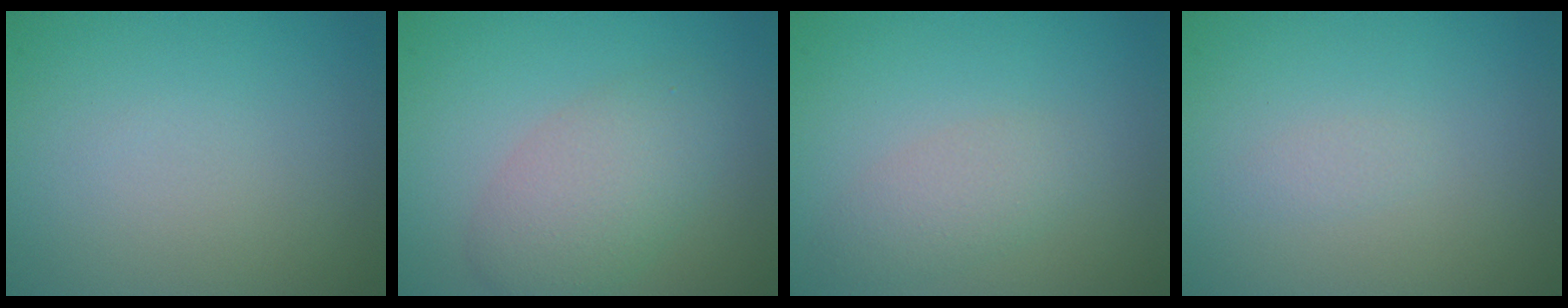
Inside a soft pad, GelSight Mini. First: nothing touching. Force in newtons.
{"total": 4.2, "press": 4.2, "slide": 0.2}
{"total": 2.1, "press": 2.1, "slide": 0.0}
{"total": 0.5, "press": 0.5, "slide": 0.0}